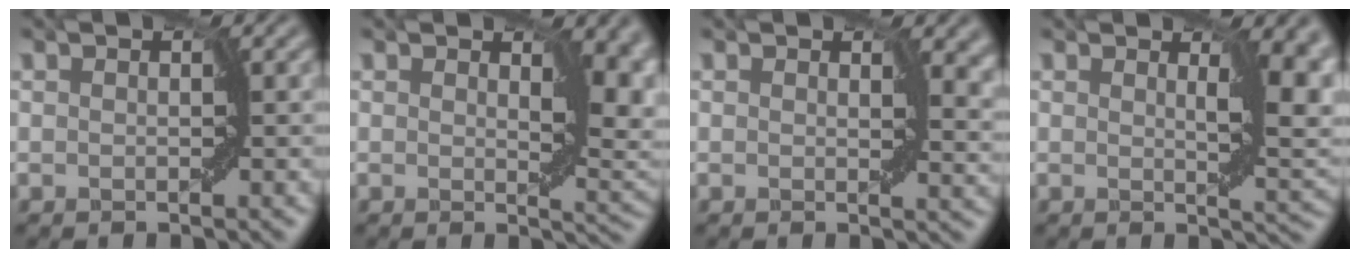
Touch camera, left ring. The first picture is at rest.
{"total": 6.4, "force": [0.8, 3.4, 5.4], "torque": [-0.066, -0.006, 0.011]}
{"total": 4.5, "force": [1.2, 2.9, 3.2], "torque": [-0.027, -0.003, 0.008]}
{"total": 7.2, "force": [1.1, 3.2, 6.3], "torque": [-0.084, -0.004, 0.015]}